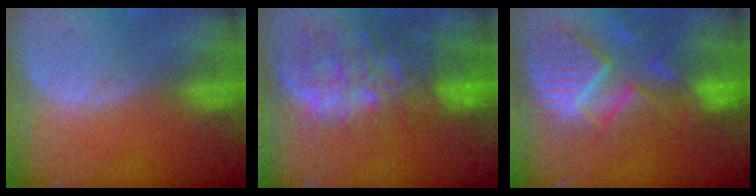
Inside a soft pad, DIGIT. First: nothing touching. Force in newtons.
{"total": 11.7, "press": 9.9, "slide": 6.3}
{"total": 12.1, "press": 10.5, "slide": 6.0}